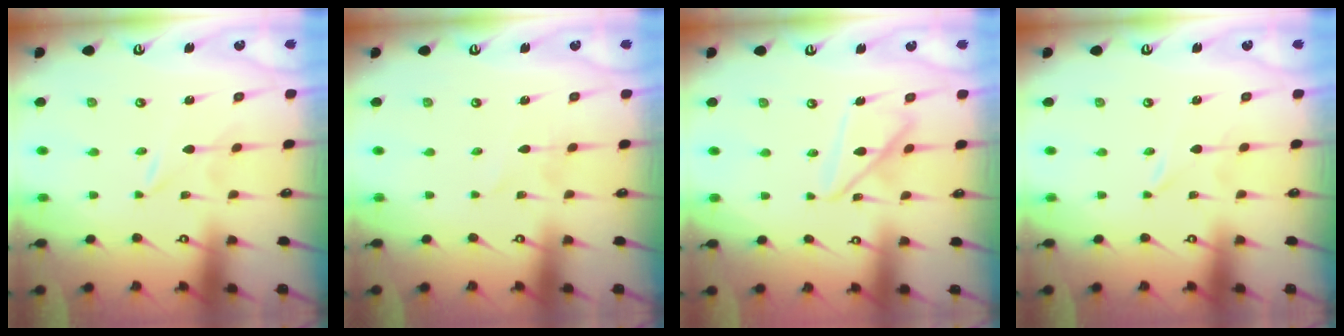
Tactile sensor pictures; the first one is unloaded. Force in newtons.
{"total": 1.6, "press": 1.6, "slide": 0.1}
{"total": 13.3, "press": 13.3, "slide": 1.2}
{"total": 0.0}